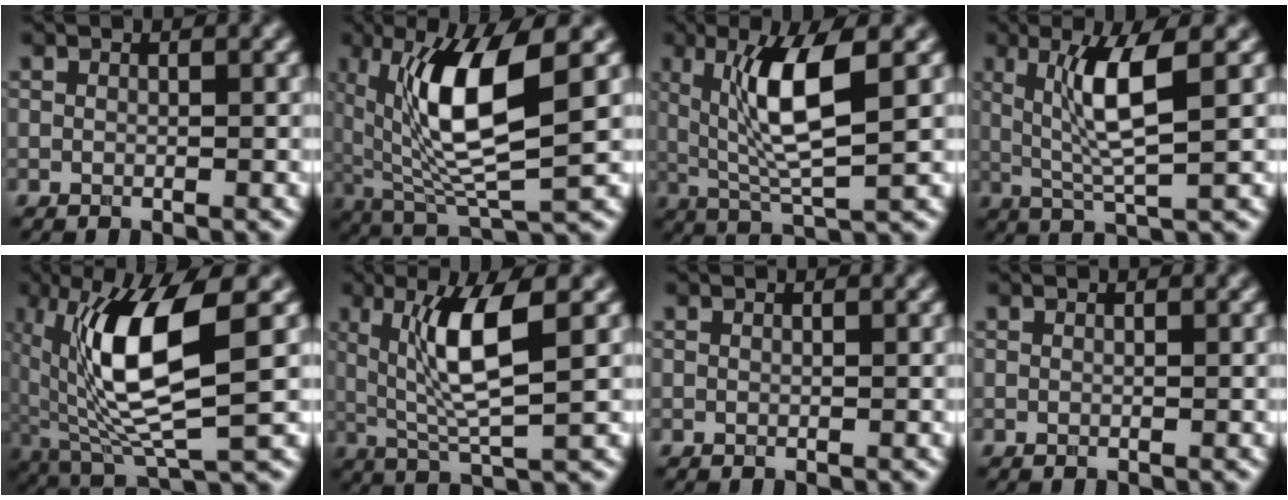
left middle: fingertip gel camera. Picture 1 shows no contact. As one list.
[{"total": 9.1, "force": [1.7, 2.5, 8.6], "torque": [-0.159, -0.005, 0.048]}, {"total": 7.0, "force": [1.3, 1.4, 6.7], "torque": [-0.126, -0.003, 0.040]}, {"total": 5.1, "force": [1.0, 0.4, 5.0], "torque": [-0.104, 0.002, 0.038]}, {"total": 9.7, "force": [0.9, 2.7, 9.3], "torque": [-0.176, -0.003, 0.035]}, {"total": 6.3, "force": [1.2, 1.0, 6.1], "torque": [-0.121, -0.001, 0.039]}, {"total": 0.0}, {"total": 0.0}]